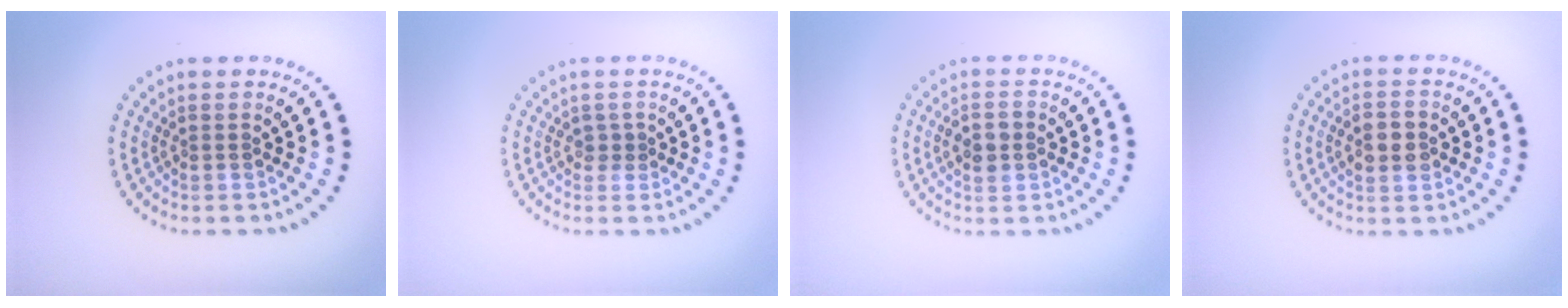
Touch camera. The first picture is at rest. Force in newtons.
{"total": 0.7, "press": 0.2, "slide": 0.6}
{"total": 2.2, "press": 2.2, "slide": 0.1}
{"total": 2.9, "press": 2.9, "slide": 0.2}